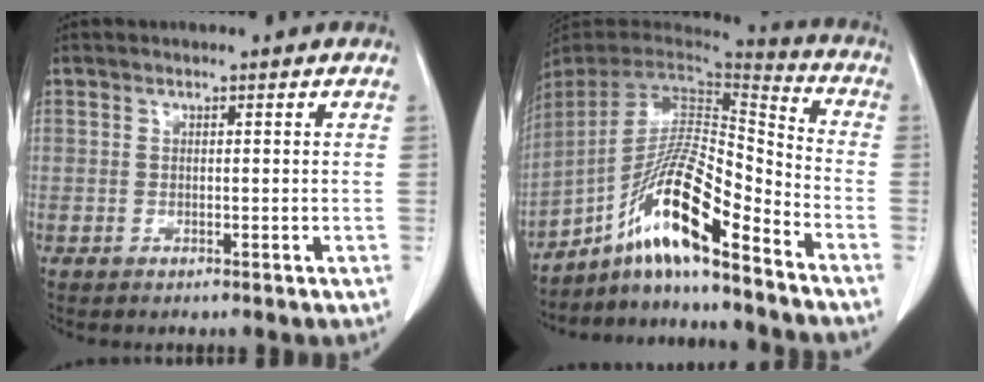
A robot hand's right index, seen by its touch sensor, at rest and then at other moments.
{"total": 16.2, "force": [-10.8, 1.0, 12.1], "torque": [-0.228, 0.003, -0.194]}